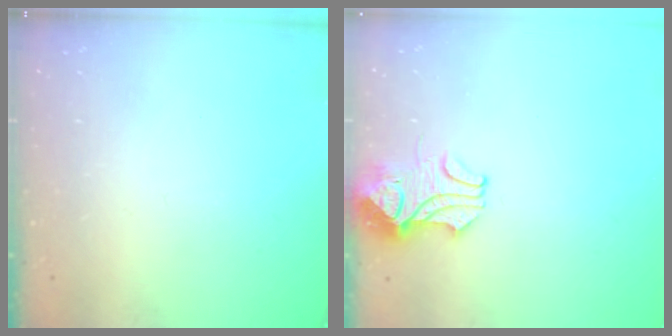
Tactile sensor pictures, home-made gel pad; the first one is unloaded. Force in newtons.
{"total": 2.2, "press": 2.1, "slide": 0.9}